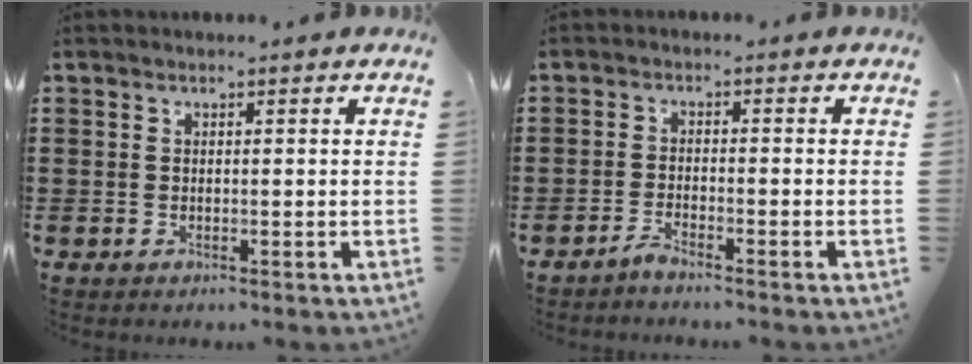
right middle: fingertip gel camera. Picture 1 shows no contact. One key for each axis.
{"total": 1.8, "fx": -1.7, "fy": -0.1, "fz": 0.7, "tx": -0.020, "ty": -0.001, "tz": -0.035}